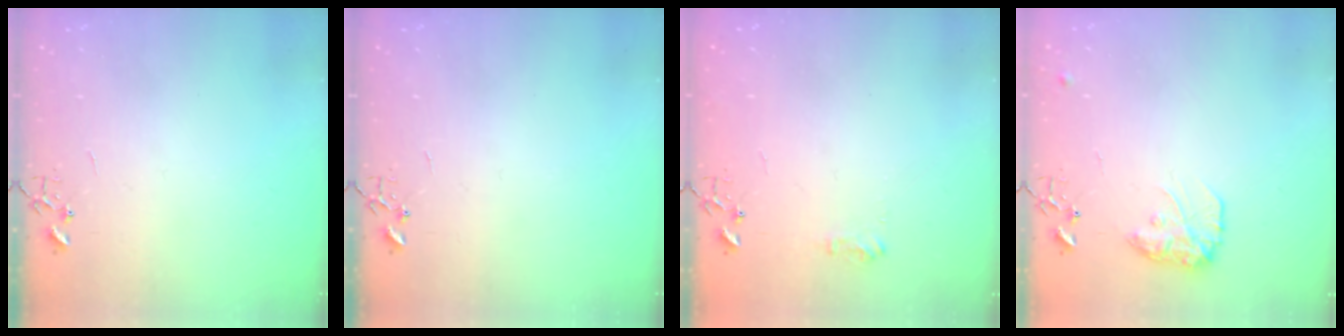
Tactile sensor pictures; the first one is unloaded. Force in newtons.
{"total": 0.0}
{"total": 7.5, "press": 7.4, "slide": 0.8}
{"total": 11.4, "press": 11.4, "slide": 0.6}